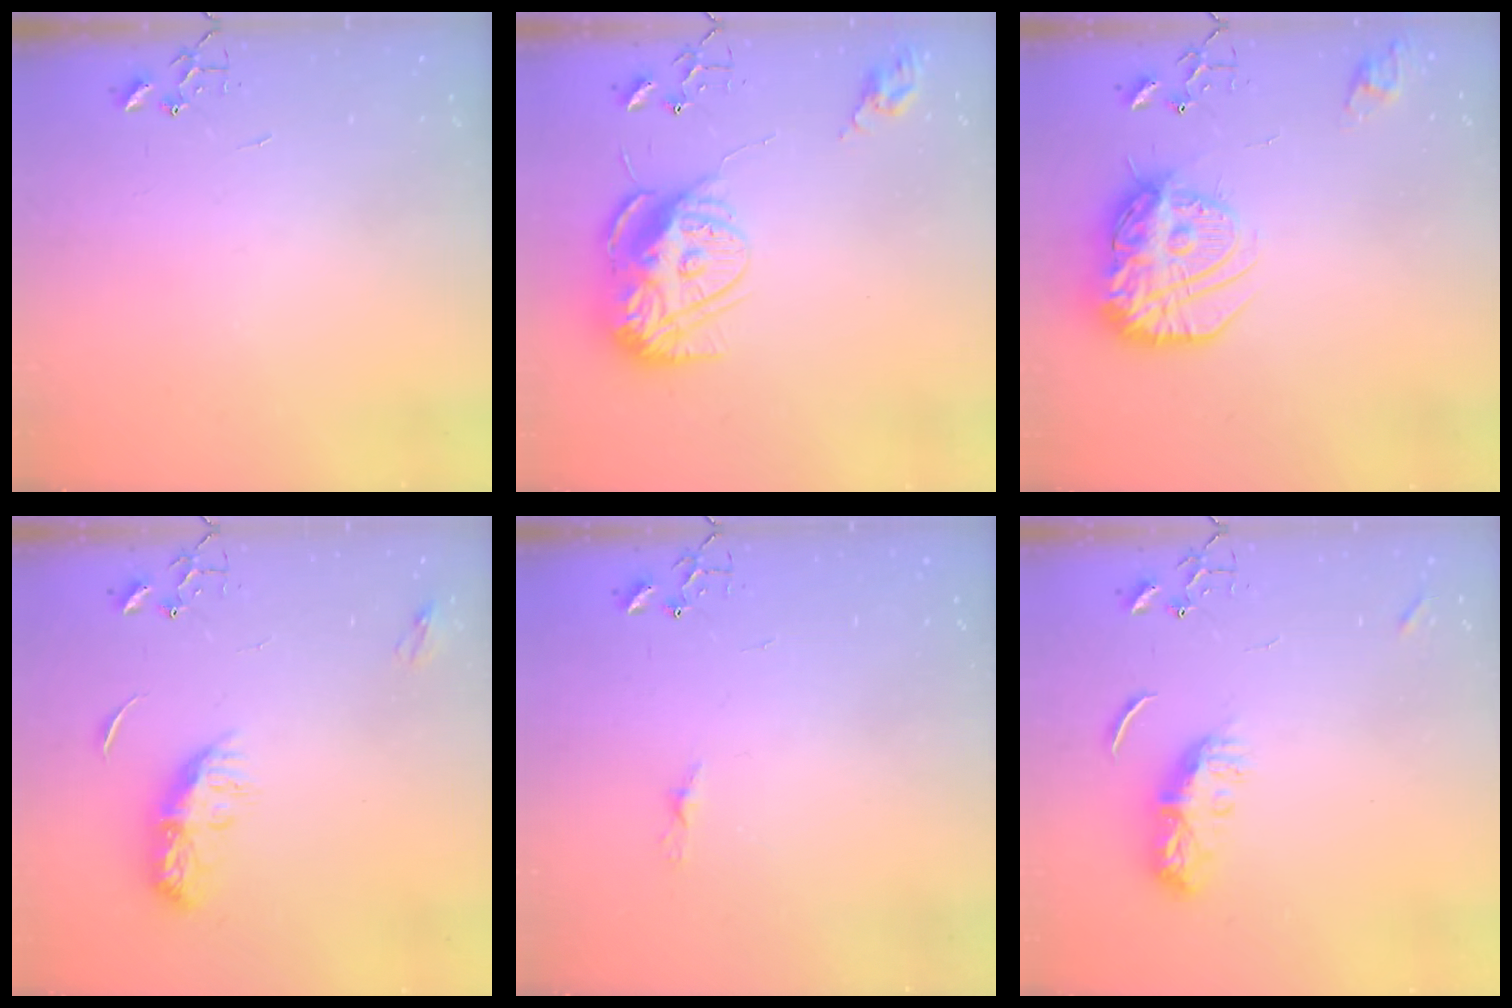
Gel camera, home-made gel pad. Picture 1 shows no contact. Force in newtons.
{"total": 14.9, "press": 14.8, "slide": 1.2}
{"total": 18.9, "press": 18.8, "slide": 1.8}
{"total": 8.3, "press": 8.3, "slide": 0.4}
{"total": 3.8, "press": 3.7, "slide": 0.3}
{"total": 7.4, "press": 7.4, "slide": 0.5}